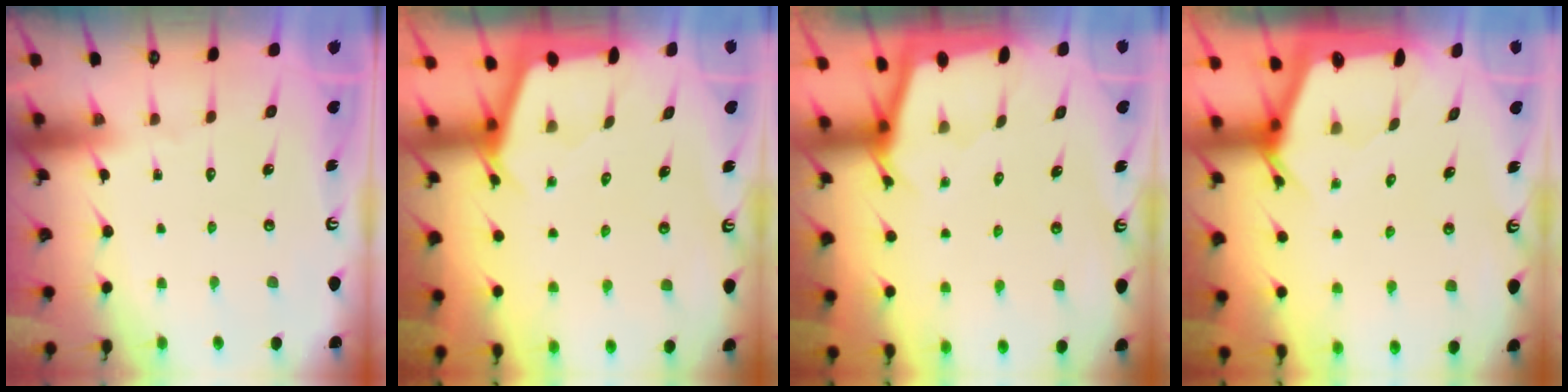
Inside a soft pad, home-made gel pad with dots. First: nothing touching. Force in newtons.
{"total": 2.5, "press": 2.5, "slide": 0.3}
{"total": 1.6, "press": 1.6, "slide": 0.2}
{"total": 2.7, "press": 2.7, "slide": 0.1}